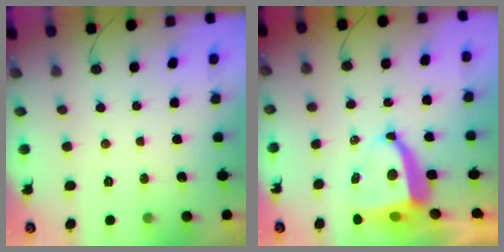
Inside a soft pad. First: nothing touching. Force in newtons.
{"total": 8.2, "press": 8.2, "slide": 0.9}